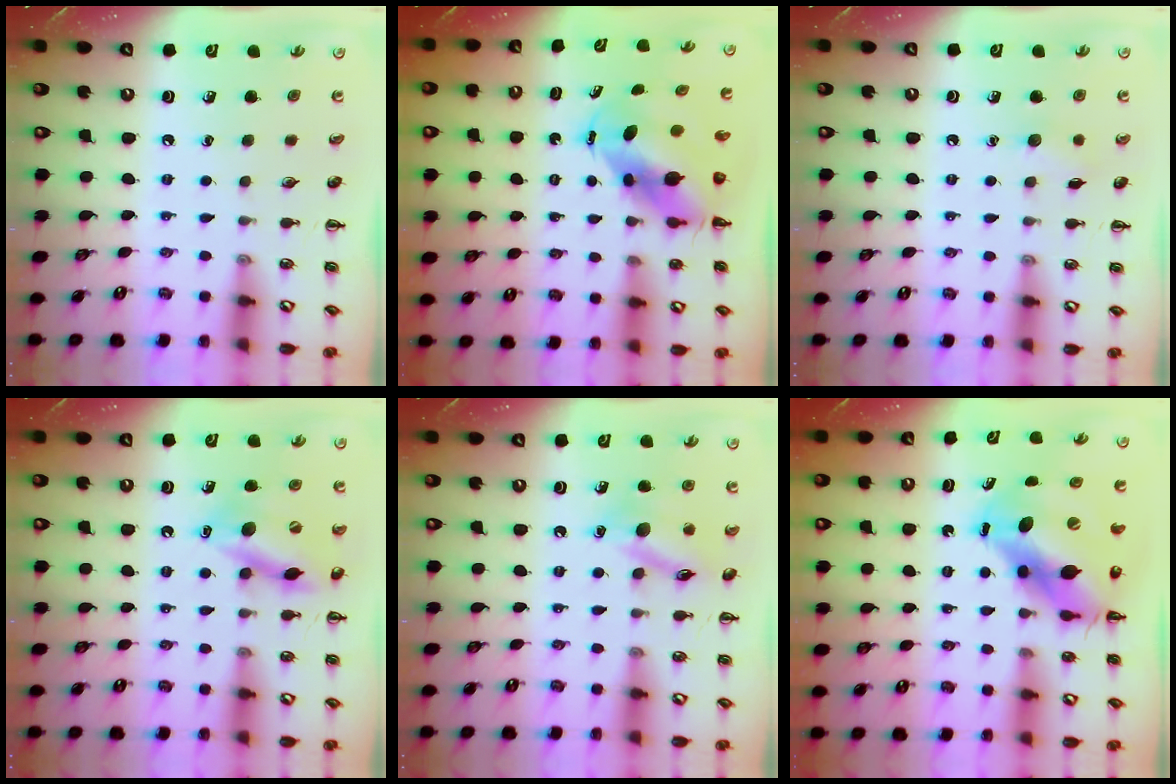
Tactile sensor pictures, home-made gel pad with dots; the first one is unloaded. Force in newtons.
{"total": 7.4, "press": 7.3, "slide": 1.6}
{"total": 5.8, "press": 5.7, "slide": 1.1}
{"total": 14.8, "press": 14.6, "slide": 2.5}
{"total": 12.8, "press": 12.8, "slide": 0.8}
{"total": 11.5, "press": 11.1, "slide": 2.8}